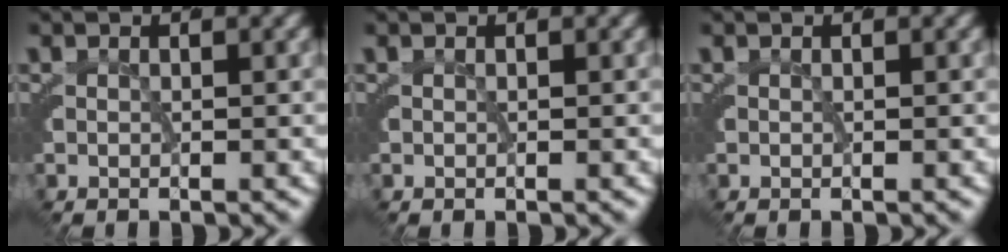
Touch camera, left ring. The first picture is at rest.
{"total": 0.0}
{"total": 0.0}